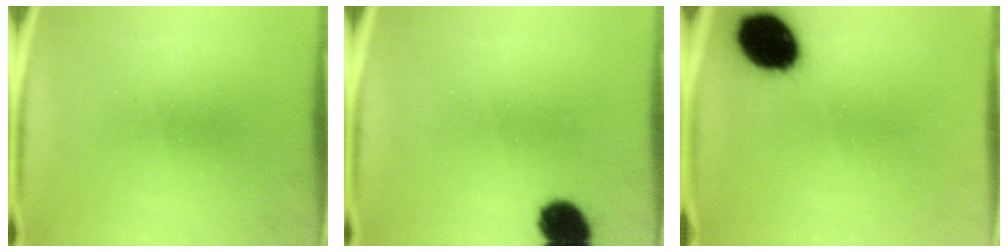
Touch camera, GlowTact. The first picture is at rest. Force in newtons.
{"total": 8.2}
{"total": 14.6}